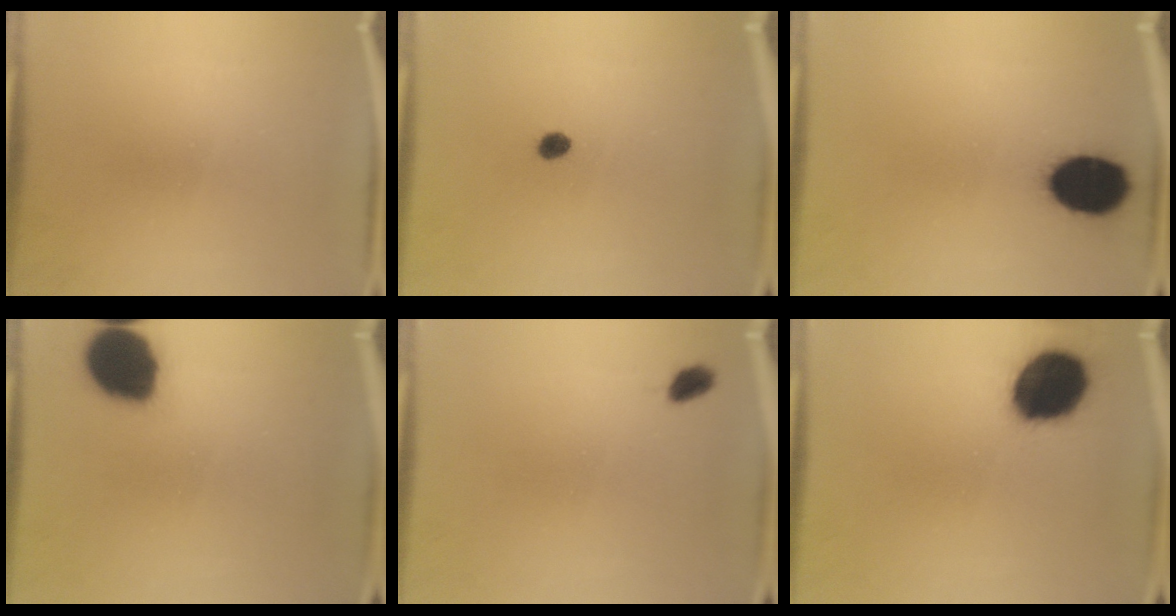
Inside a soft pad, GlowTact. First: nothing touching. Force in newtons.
{"total": 2.1}
{"total": 13.9}
{"total": 16.2}
{"total": 1.9}
{"total": 16.0}